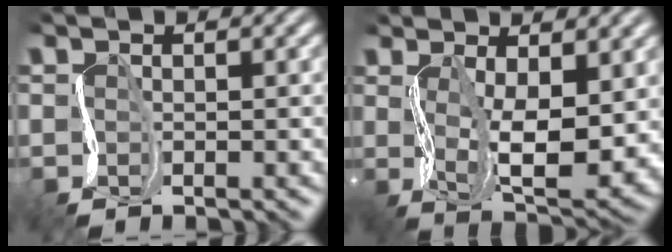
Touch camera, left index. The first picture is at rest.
{"total": 8.1, "force": [0.7, 3.2, 7.4], "torque": [-0.129, -0.010, 0.021]}